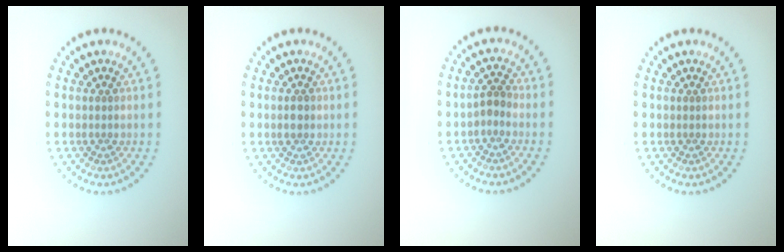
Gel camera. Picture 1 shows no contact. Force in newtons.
{"total": 1.2, "press": 1.1, "slide": 0.2}
{"total": 1.3, "press": 1.0, "slide": 0.8}
{"total": 0.0}